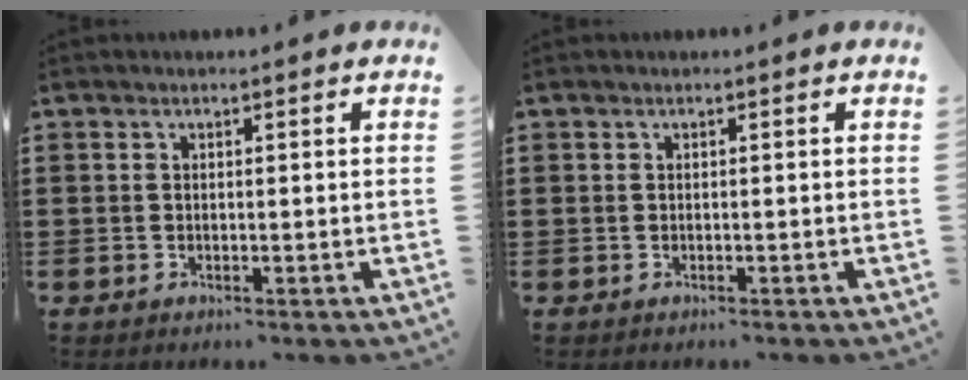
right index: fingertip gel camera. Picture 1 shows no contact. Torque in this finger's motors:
{"motor_torque": [-1.15, 0.99, -1.05, -0.18]}